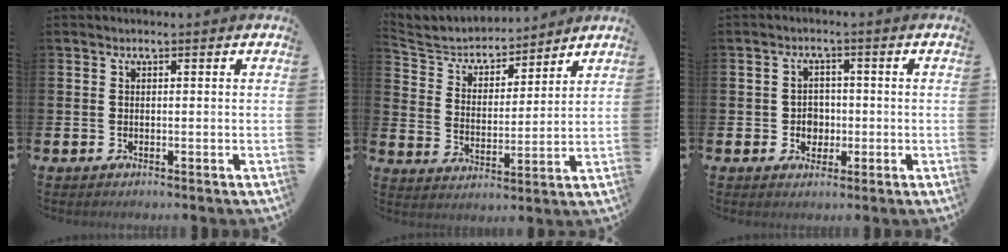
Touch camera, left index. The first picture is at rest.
{"total": 5.1, "force": [4.8, 1.6, 0.2], "torque": [-0.036, -0.038, 0.078]}
{"total": 2.9, "force": [-0.5, 2.6, 1.1], "torque": [-0.010, 0.000, -0.018]}